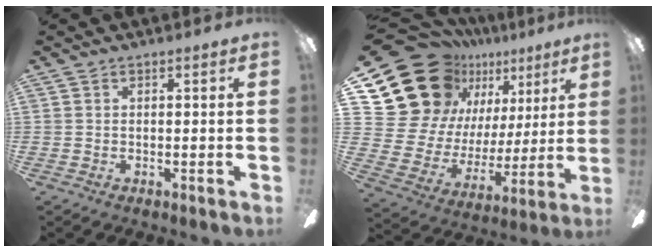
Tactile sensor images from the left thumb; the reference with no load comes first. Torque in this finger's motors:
{"motor_torque": [2.09, 2.09, 1.38, -1.39, 0.11]}